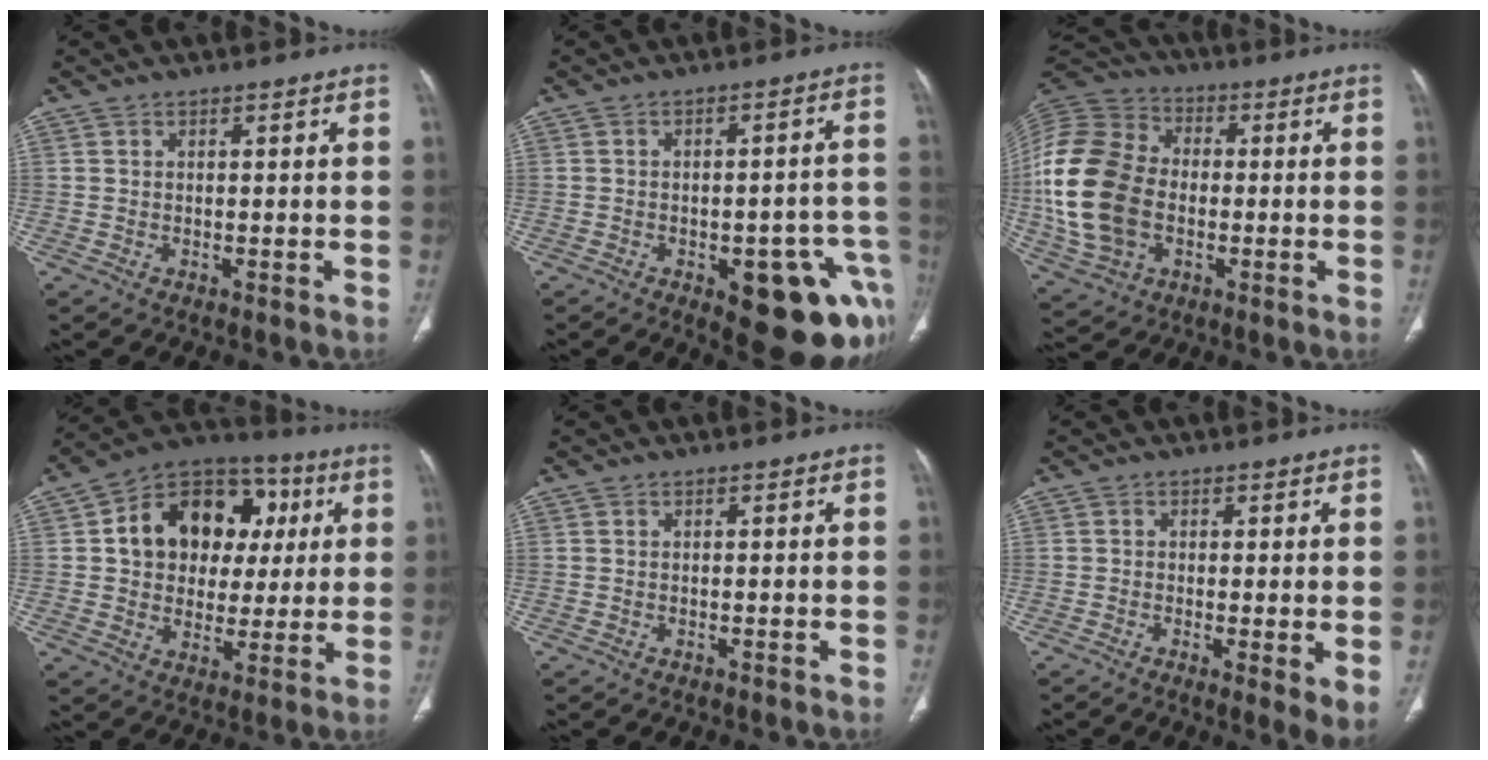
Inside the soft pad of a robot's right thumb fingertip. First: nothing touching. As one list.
[{"total": 16.7, "force": [-7.3, 7.2, 13.2], "torque": [-0.091, 0.038, -0.074]}, {"total": 21.9, "force": [-2.1, 15.7, 15.1], "torque": [-0.323, 0.016, -0.036]}, {"total": 18.5, "force": [3.9, 14.3, 11.1], "torque": [-0.121, 0.021, 0.060]}, {"total": 0.0}, {"total": 4.4, "force": [-0.4, 1.0, 4.2], "torque": [-0.072, -0.016, -0.012]}]